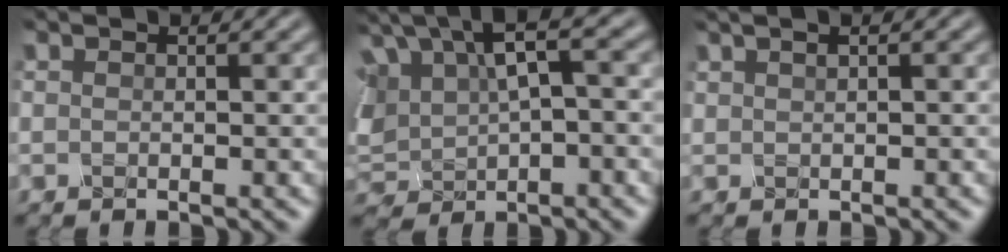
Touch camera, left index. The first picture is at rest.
{"total": 8.9, "force": [3.2, 4.3, 7.1], "torque": [-0.173, 0.027, 0.057]}
{"total": 0.8, "force": [0.4, 0.2, 0.6], "torque": [-0.012, 0.004, 0.010]}